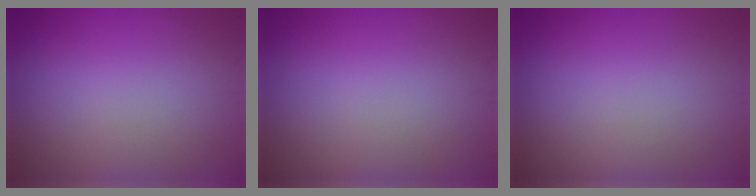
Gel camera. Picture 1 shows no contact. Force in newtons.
{"total": 0.0}
{"total": 0.0}